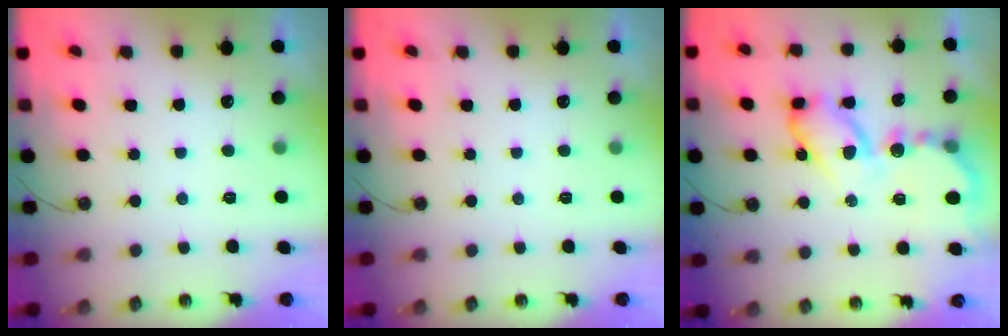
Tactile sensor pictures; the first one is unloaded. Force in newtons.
{"total": 0.0}
{"total": 15.3, "press": 15.3, "slide": 1.3}